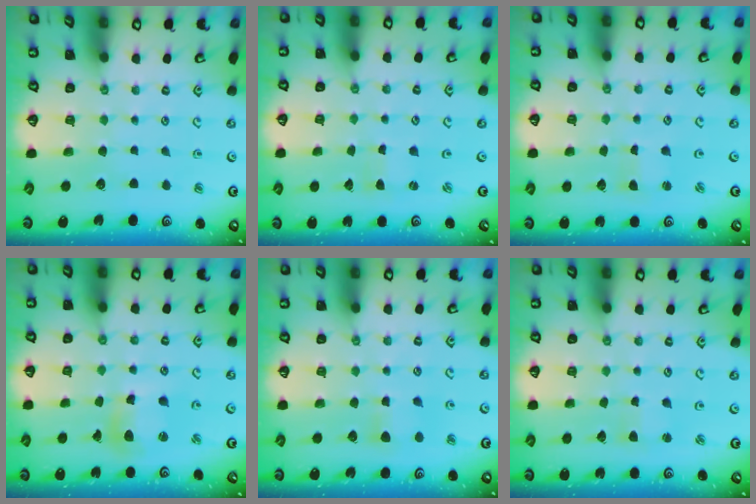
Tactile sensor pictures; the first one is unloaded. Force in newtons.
{"total": 0.6, "press": 0.6, "slide": 0.1}
{"total": 1.1, "press": 1.1, "slide": 0.3}
{"total": 10.0, "press": 9.9, "slide": 1.3}
{"total": 5.3, "press": 5.2, "slide": 0.8}
{"total": 2.2, "press": 2.2, "slide": 0.3}